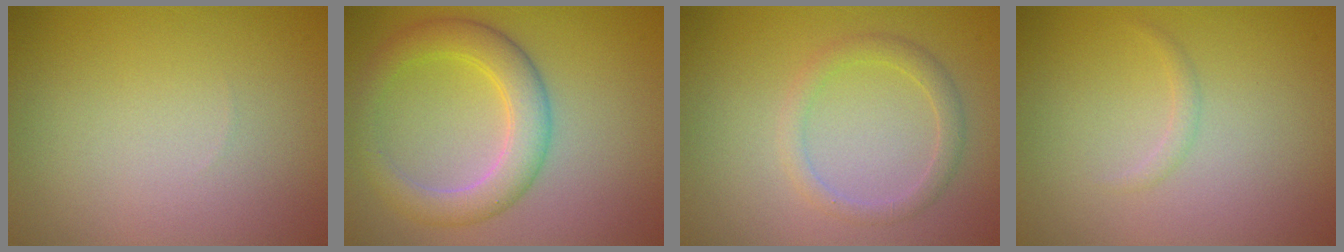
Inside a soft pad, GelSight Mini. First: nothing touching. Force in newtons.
{"total": 4.6, "press": 4.6, "slide": 0.1}
{"total": 1.8, "press": 1.8, "slide": 0.0}
{"total": 0.7, "press": 0.7, "slide": 0.0}